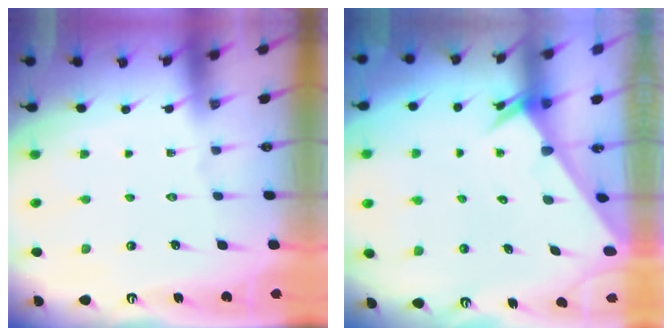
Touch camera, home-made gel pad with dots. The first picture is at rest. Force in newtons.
{"total": 2.4, "press": 2.4, "slide": 0.0}